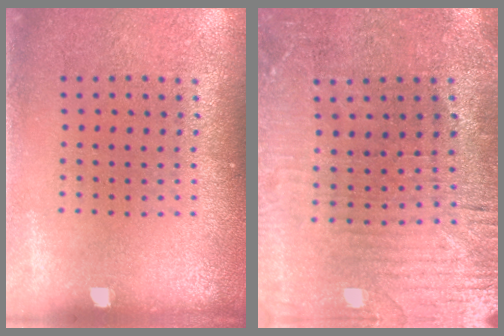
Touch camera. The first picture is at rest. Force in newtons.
{"total": 1.6, "press": 1.5, "slide": 0.5}